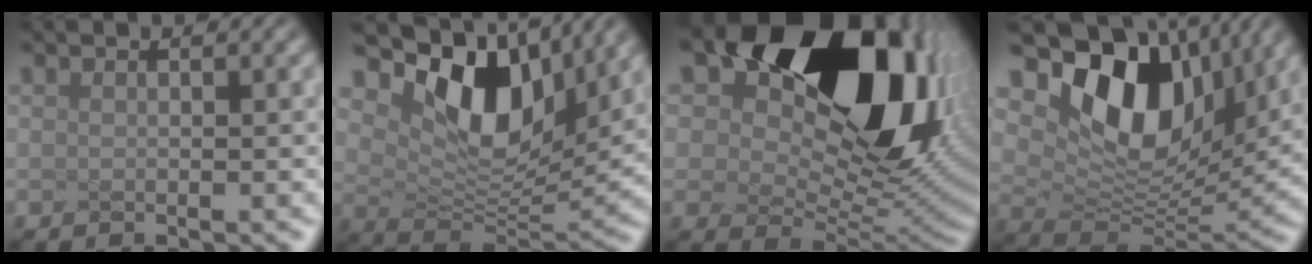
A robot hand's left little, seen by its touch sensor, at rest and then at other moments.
{"total": 7.3, "force": [2.8, 4.2, 5.2], "torque": [-0.125, -0.023, 0.093]}
{"total": 14.5, "force": [5.6, 9.2, 9.7], "torque": [-0.169, 0.000, 0.139]}
{"total": 8.5, "force": [2.8, 5.3, 6.0], "torque": [-0.138, -0.025, 0.095]}